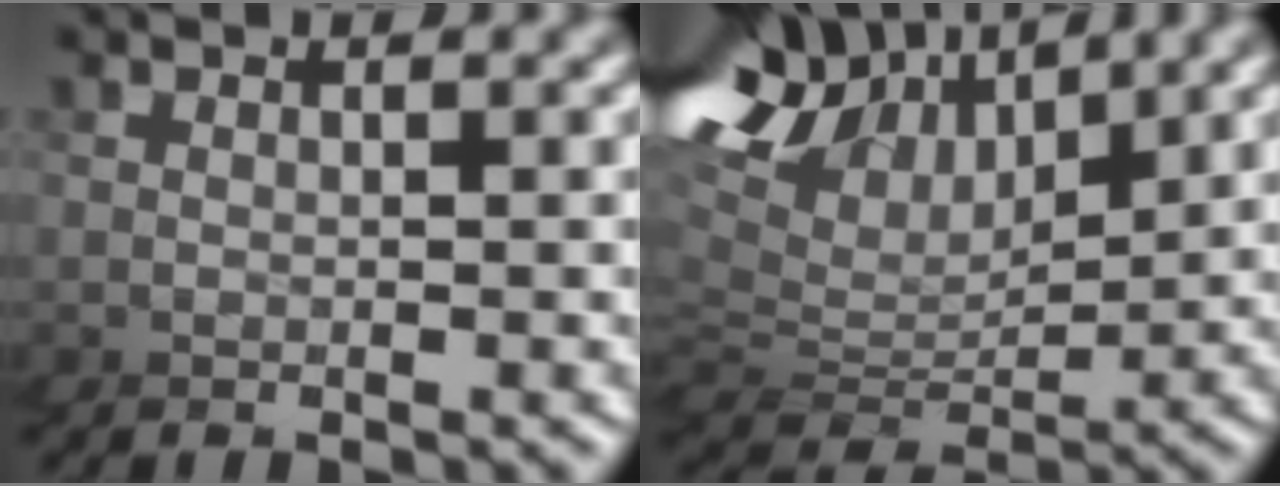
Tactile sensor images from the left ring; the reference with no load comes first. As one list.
[{"total": 6.1, "force": [3.0, 4.0, 3.5], "torque": [-0.097, 0.020, 0.031]}]